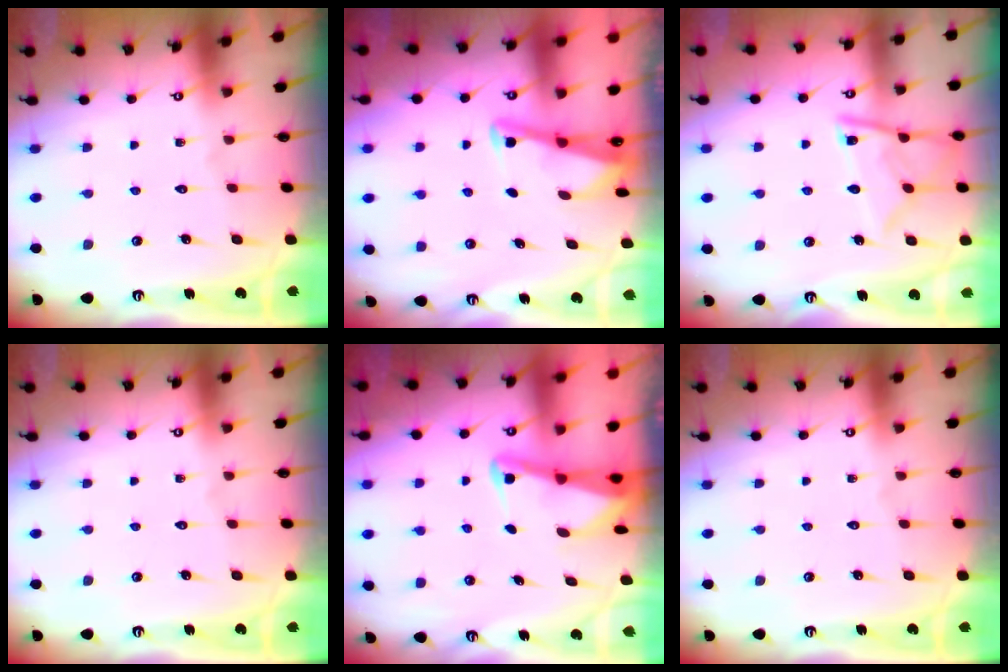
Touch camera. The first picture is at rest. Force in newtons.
{"total": 3.1, "press": 3.1, "slide": 0.4}
{"total": 12.7, "press": 12.6, "slide": 1.3}
{"total": 0.0}
{"total": 2.3, "press": 2.3, "slide": 0.3}
{"total": 0.0}